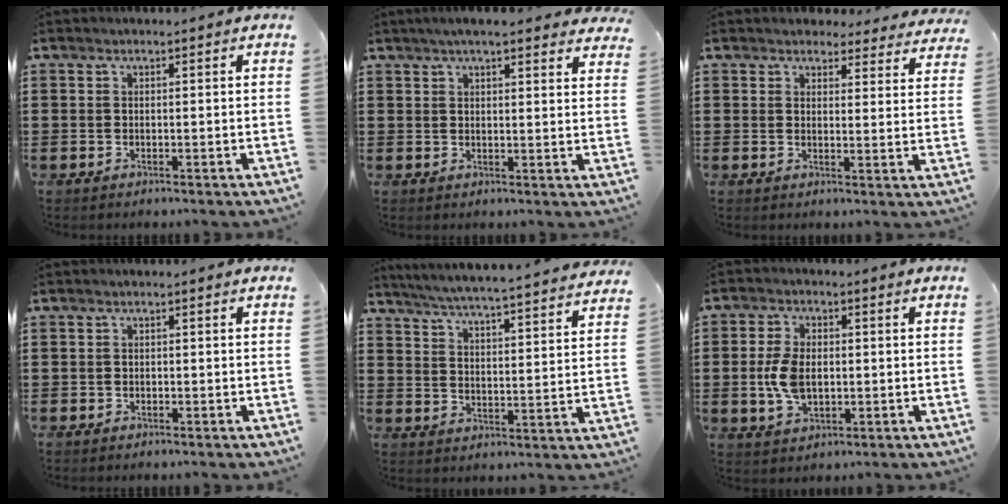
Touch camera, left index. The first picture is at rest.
{"total": 4.4, "force": [3.8, 0.3, 2.2], "torque": [-0.052, -0.001, 0.070]}
{"total": 3.5, "force": [3.4, 0.9, 0.4], "torque": [-0.012, -0.011, 0.060]}
{"total": 0.5, "force": [-0.2, 0.5, 0.2], "torque": [-0.006, 0.001, -0.005]}
{"total": 5.2, "force": [4.9, -0.9, 1.4], "torque": [-0.051, -0.043, 0.080]}
{"total": 6.4, "force": [-0.1, 3.8, 5.1], "torque": [-0.125, 0.001, -0.009]}